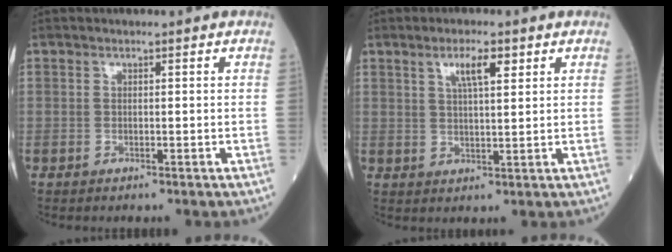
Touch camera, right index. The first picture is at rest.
{"total": 4.5, "force": [2.4, 0.8, 3.8], "torque": [-0.070, 0.004, 0.043]}